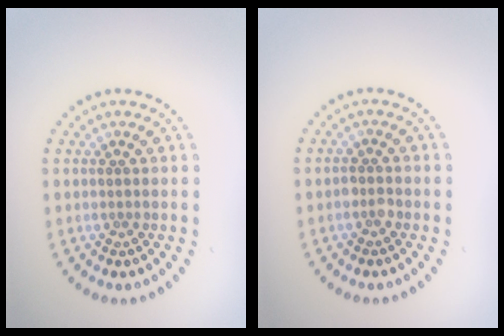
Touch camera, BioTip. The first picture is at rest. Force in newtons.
{"total": 1.1, "press": 1.1, "slide": 0.2}